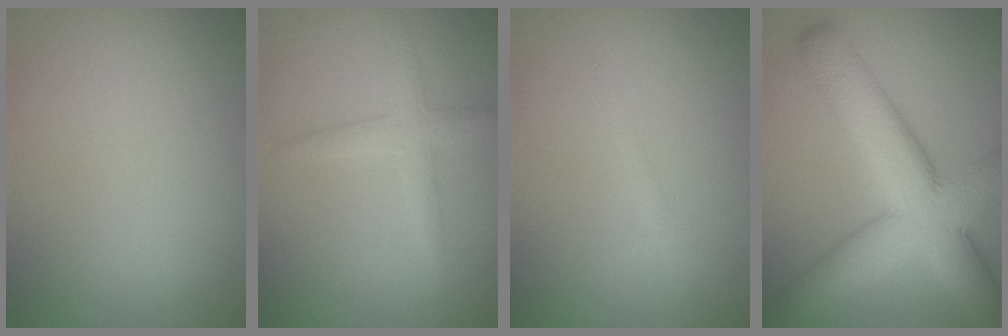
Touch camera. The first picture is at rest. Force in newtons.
{"total": 2.3, "press": 2.3, "slide": 0.1}
{"total": 0.6, "press": 0.6, "slide": 0.0}
{"total": 11.6, "press": 11.6, "slide": 0.7}